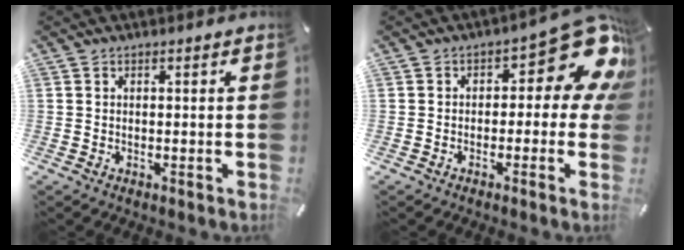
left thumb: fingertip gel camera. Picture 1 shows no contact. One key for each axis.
{"total": 13.2, "fx": 5.4, "fy": 6.1, "fz": 10.3, "tx": -0.126, "ty": -0.046, "tz": 0.091}